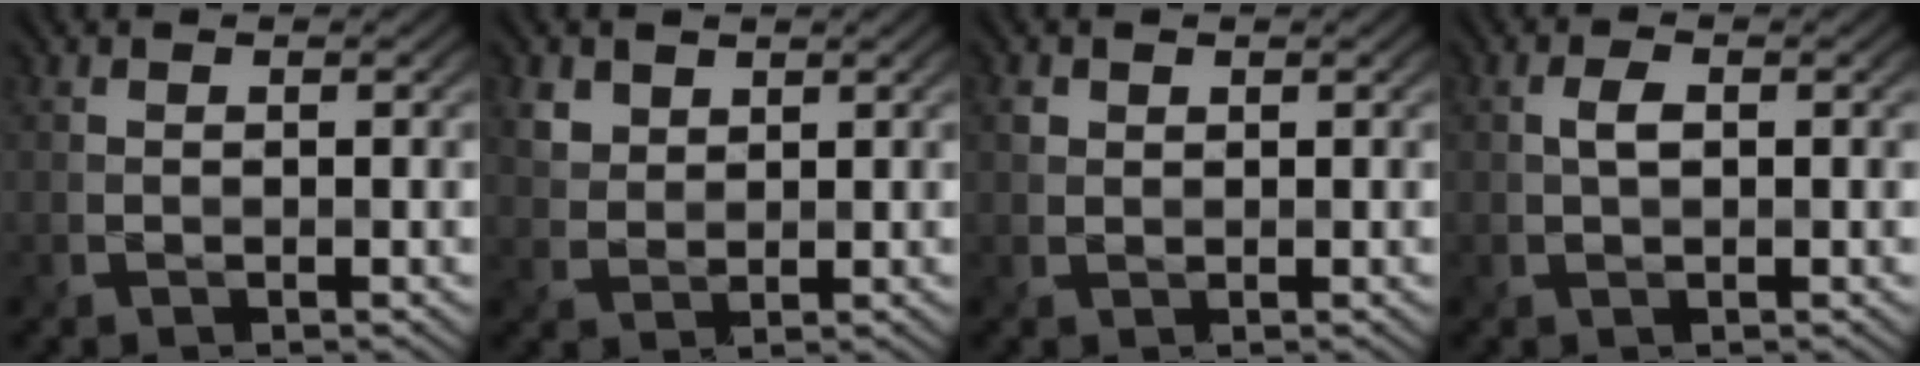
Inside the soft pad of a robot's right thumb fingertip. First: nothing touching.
{"total": 2.5, "force": [1.7, 1.7, 0.6], "torque": [-0.026, -0.002, 0.044]}
{"total": 0.8, "force": [0.5, 0.7, 0.0], "torque": [-0.006, -0.004, 0.013]}
{"total": 1.7, "force": [0.1, 0.8, 1.5], "torque": [-0.035, 0.002, 0.002]}